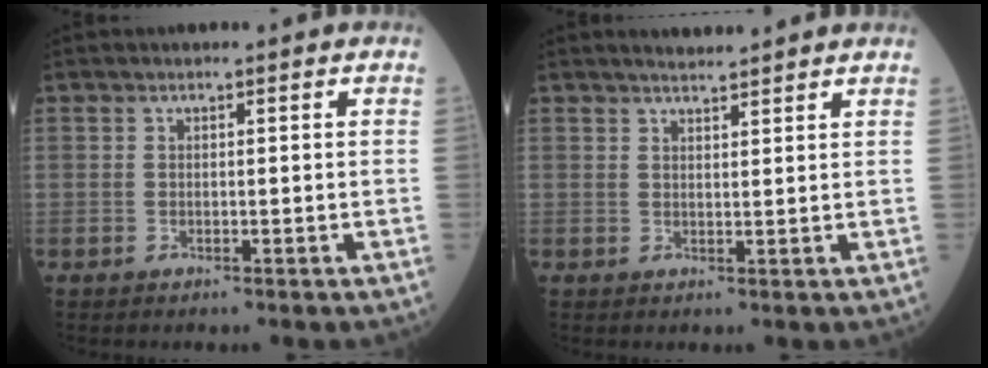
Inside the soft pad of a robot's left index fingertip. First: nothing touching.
{"total": 3.3, "force": [3.1, 0.1, 1.0], "torque": [-0.019, 0.016, 0.047]}